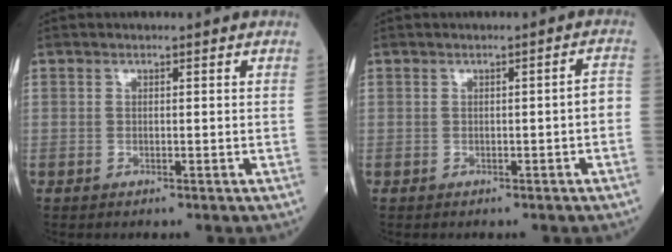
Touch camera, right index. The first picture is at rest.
{"total": 1.9, "force": [-0.7, 0.3, 1.8], "torque": [-0.015, 0.004, -0.011]}